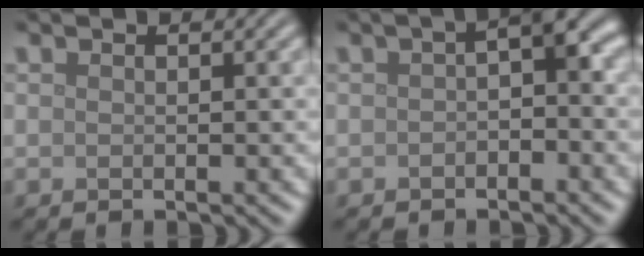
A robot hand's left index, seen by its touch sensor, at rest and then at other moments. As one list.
[{"total": 3.0, "force": [-0.2, 1.2, 2.8], "torque": [-0.039, 0.013, -0.009]}]